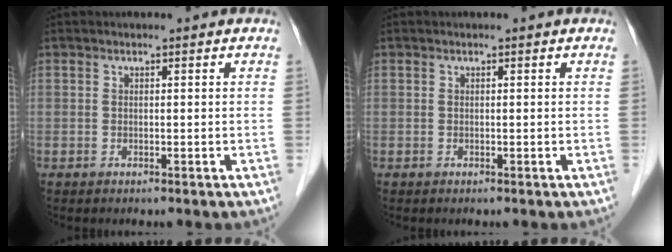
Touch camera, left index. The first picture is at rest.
{"total": 0.0}